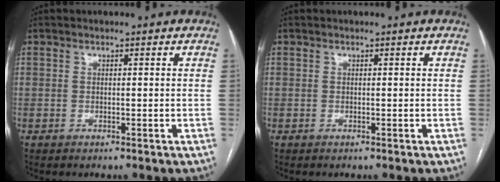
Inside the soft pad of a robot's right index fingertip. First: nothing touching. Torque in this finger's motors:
{"motor_torque": [0.00, 0.00, 0.00, 0.00]}